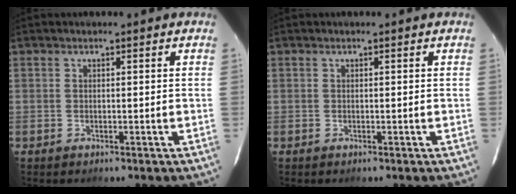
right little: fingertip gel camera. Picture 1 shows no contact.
{"total": 0.0}